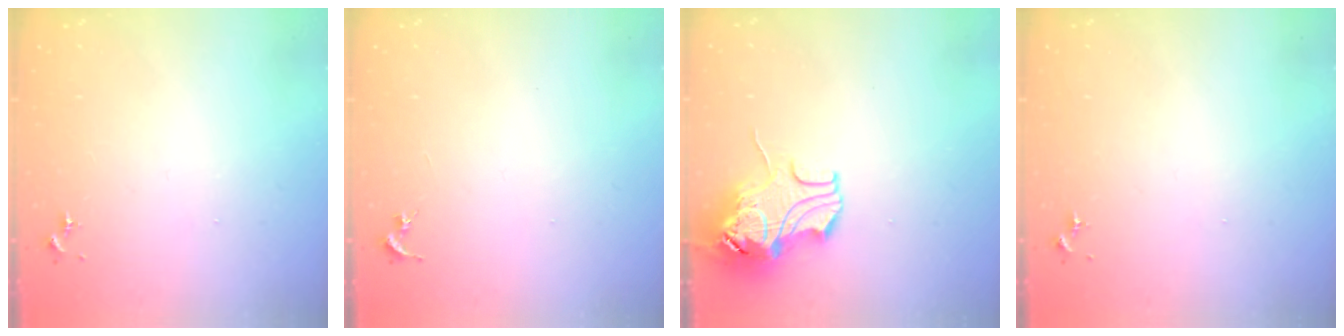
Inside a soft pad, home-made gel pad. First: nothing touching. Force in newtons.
{"total": 0.0}
{"total": 11.2, "press": 11.0, "slide": 1.7}
{"total": 0.0}